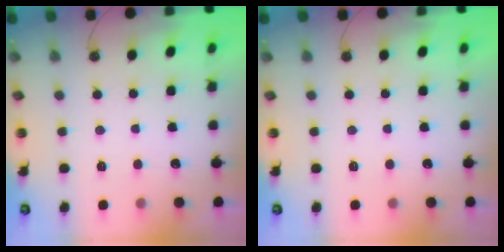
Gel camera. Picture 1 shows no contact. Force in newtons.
{"total": 0.0}